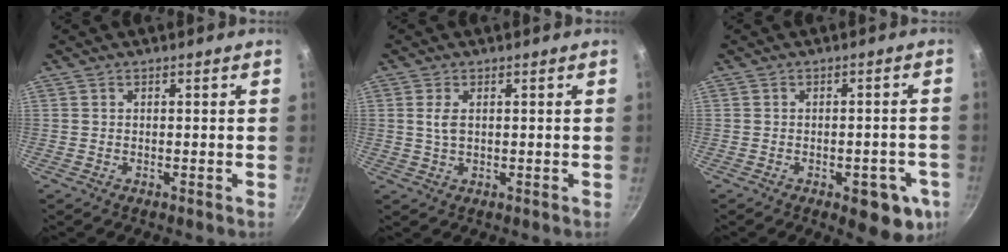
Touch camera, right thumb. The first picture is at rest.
{"total": 2.6, "force": [0.5, 1.4, 2.1], "torque": [-0.043, 0.001, 0.009]}
{"total": 10.0, "force": [-3.8, 4.5, 8.1], "torque": [-0.062, 0.013, -0.042]}